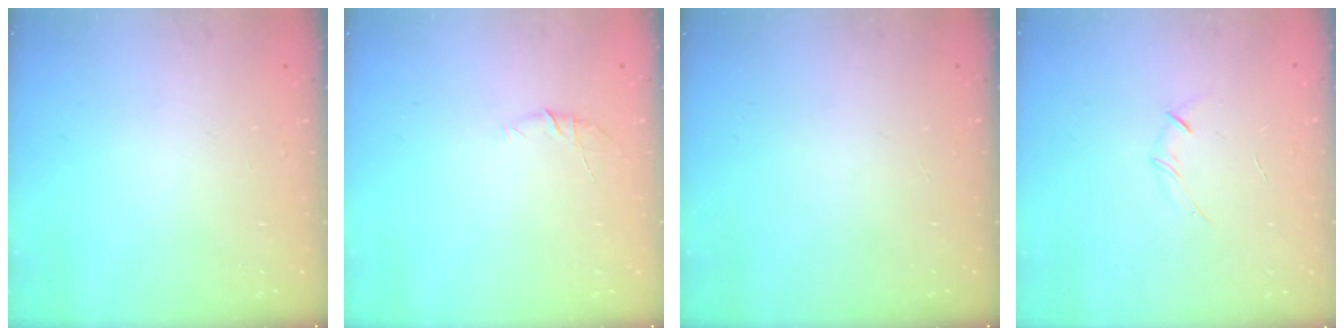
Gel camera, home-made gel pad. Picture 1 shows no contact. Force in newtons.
{"total": 4.8, "press": 4.7, "slide": 1.2}
{"total": 0.0}
{"total": 3.5, "press": 3.3, "slide": 1.0}